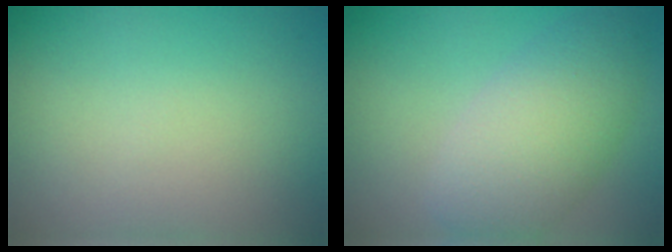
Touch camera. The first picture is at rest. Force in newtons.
{"total": 5.5, "press": 5.5, "slide": 0.3}